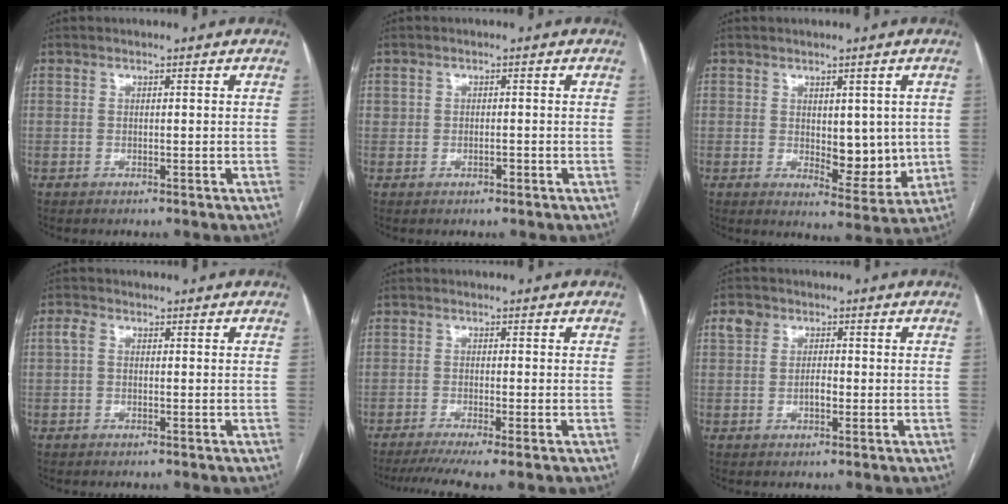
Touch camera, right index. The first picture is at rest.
{"total": 1.1, "force": [-0.2, 0.9, 0.7], "torque": [-0.015, 0.006, 0.000]}
{"total": 7.1, "force": [0.3, 3.6, 6.1], "torque": [-0.070, -0.009, 0.017]}
{"total": 1.6, "force": [0.2, 1.1, 1.2], "torque": [-0.028, 0.010, 0.004]}
{"total": 6.1, "force": [-4.6, 0.1, 4.1], "torque": [-0.063, -0.010, -0.077]}
{"total": 3.7, "force": [0.1, 2.7, 2.5], "torque": [-0.049, 0.013, 0.001]}